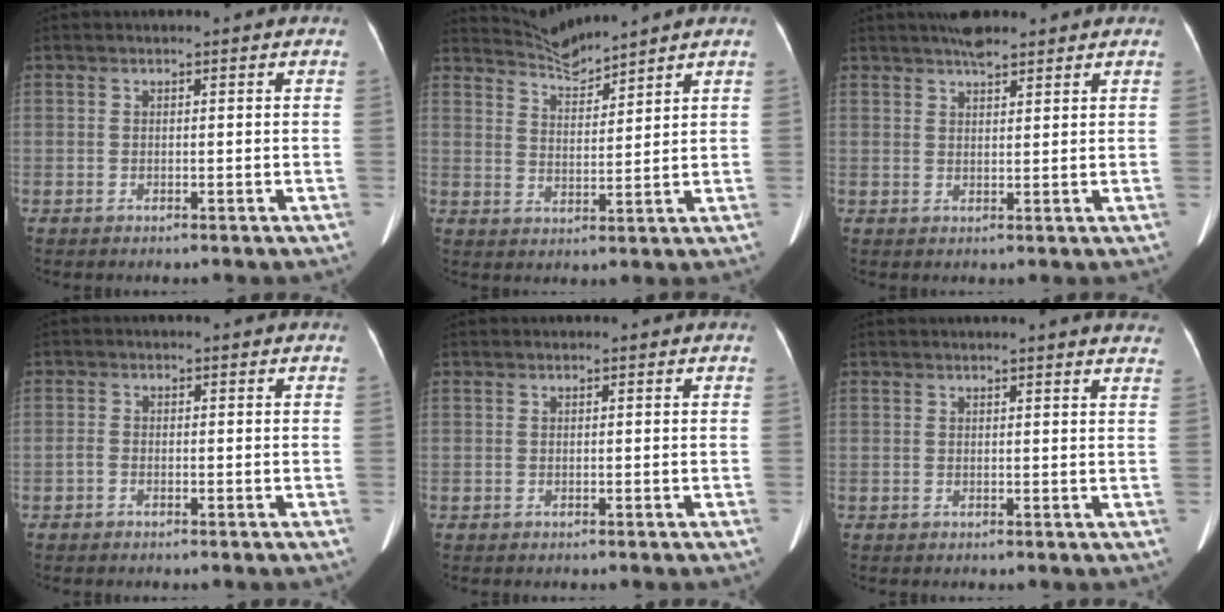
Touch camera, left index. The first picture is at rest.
{"total": 4.9, "force": [4.9, -0.6, -0.4], "torque": [-0.002, 0.001, 0.098]}
{"total": 3.9, "force": [3.3, 0.8, 1.9], "torque": [-0.034, 0.017, 0.056]}
{"total": 0.8, "force": [-0.5, 0.4, 0.4], "torque": [-0.014, -0.001, -0.009]}
{"total": 0.0}
{"total": 9.1, "force": [8.5, 0.4, 3.3], "torque": [-0.029, -0.005, 0.073]}